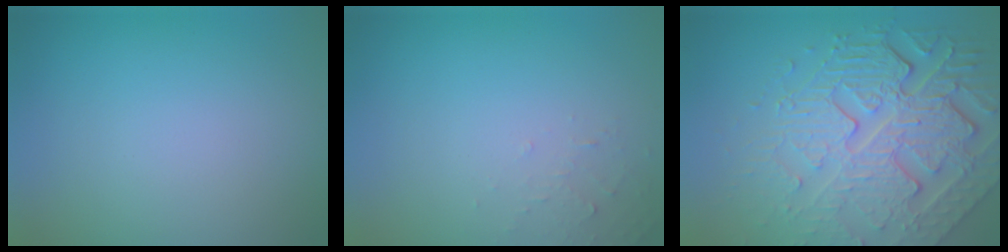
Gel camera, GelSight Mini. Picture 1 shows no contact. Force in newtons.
{"total": 0.9, "press": 0.9, "slide": 0.1}
{"total": 8.2, "press": 5.8, "slide": 5.7}